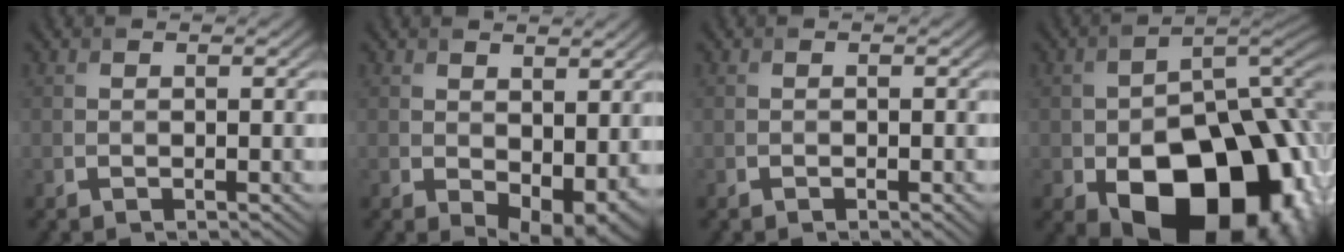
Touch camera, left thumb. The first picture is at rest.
{"total": 5.3, "force": [-0.1, 3.3, 4.2], "torque": [-0.069, -0.025, 0.020]}
{"total": 0.8, "force": [-0.5, 0.2, 0.6], "torque": [-0.008, 0.000, -0.005]}
{"total": 20.5, "force": [-8.2, 13.0, 13.6], "torque": [-0.195, -0.060, -0.093]}